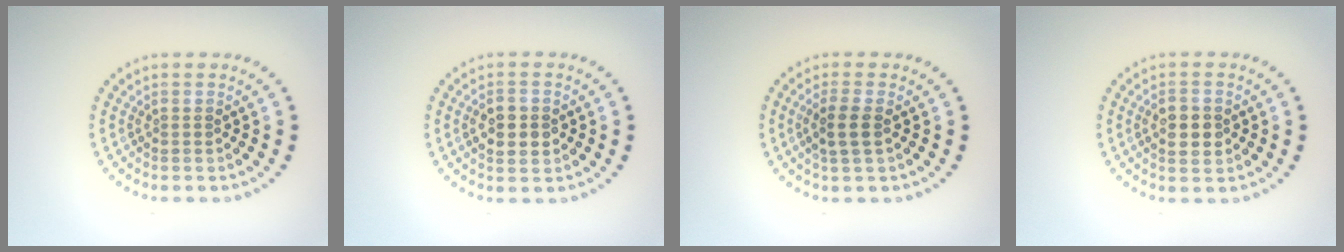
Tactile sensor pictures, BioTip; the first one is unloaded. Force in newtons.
{"total": 2.9, "press": 2.9, "slide": 0.1}
{"total": 2.4, "press": 2.2, "slide": 0.8}
{"total": 2.9, "press": 2.9, "slide": 0.1}